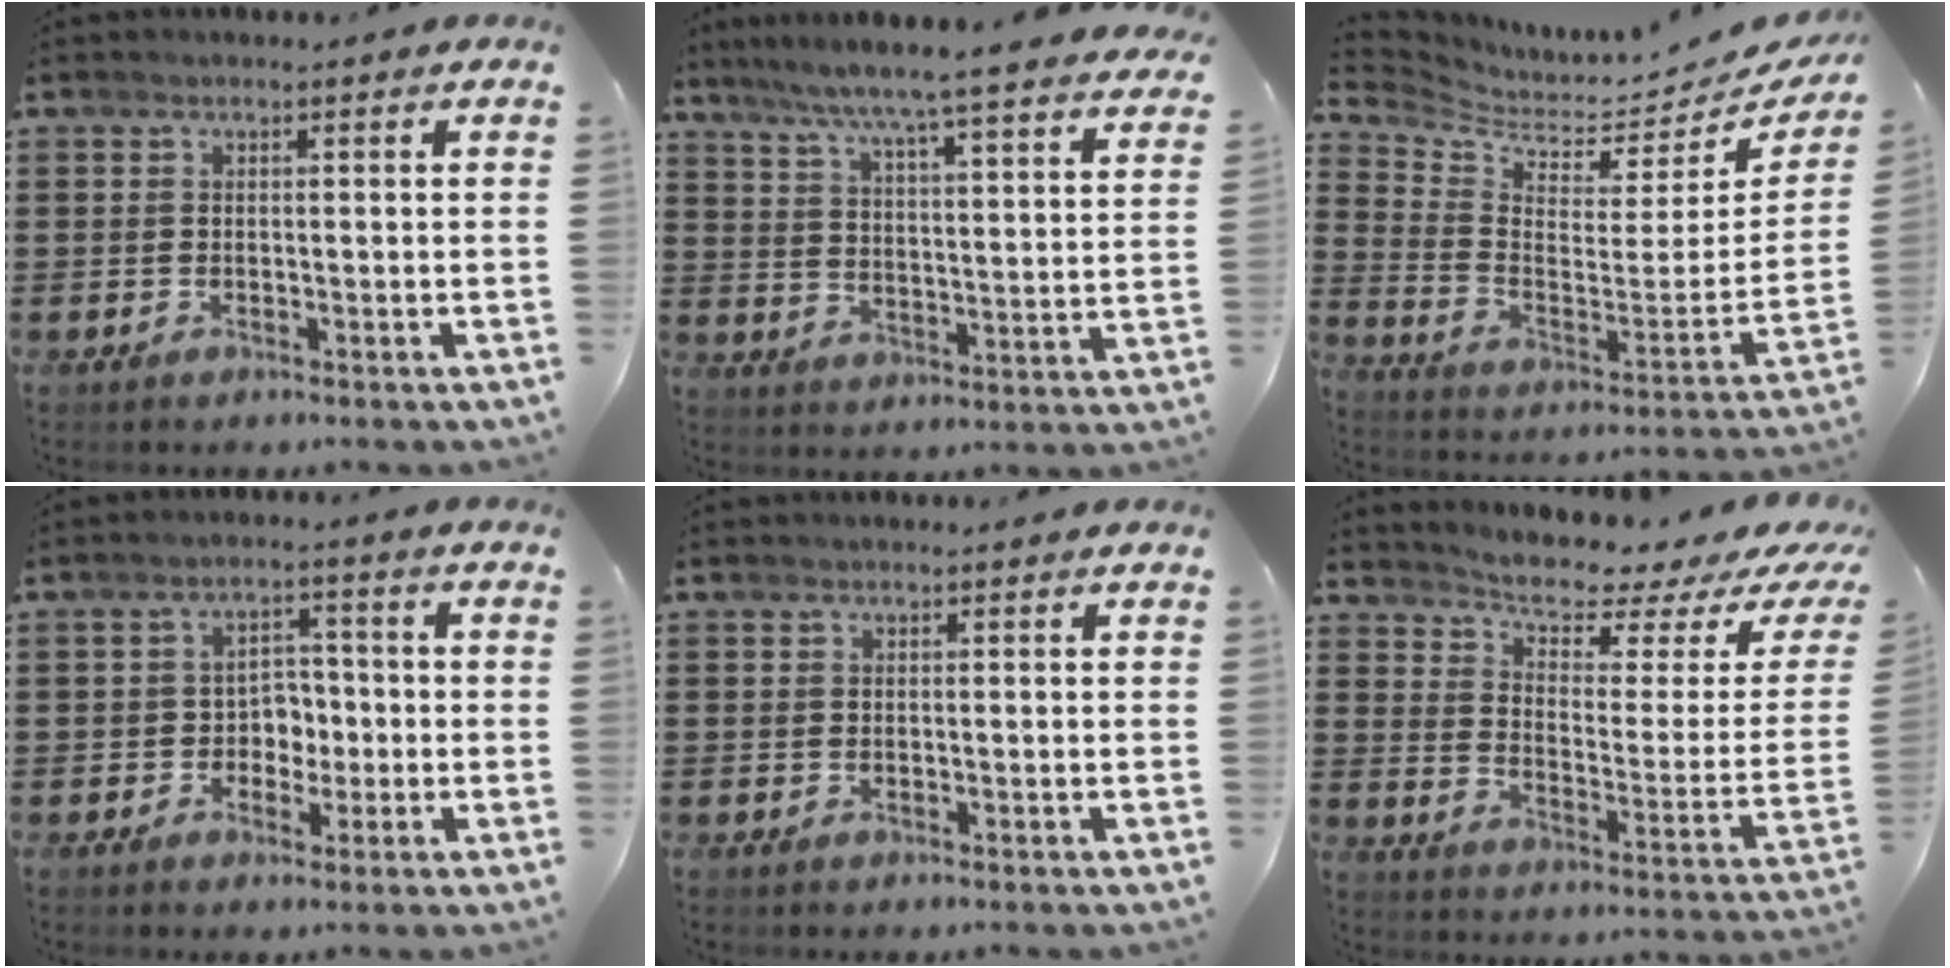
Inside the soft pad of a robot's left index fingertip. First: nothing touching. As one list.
[{"total": 5.8, "force": [5.1, -1.5, 2.4], "torque": [-0.069, -0.052, 0.078]}, {"total": 3.0, "force": [2.9, 0.4, 1.0], "torque": [-0.043, -0.053, 0.042]}, {"total": 3.7, "force": [-1.0, 3.0, 1.8], "torque": [-0.039, 0.002, -0.027]}, {"total": 0.0}, {"total": 4.2, "force": [3.6, 0.6, 1.9], "torque": [-0.051, -0.033, 0.055]}]